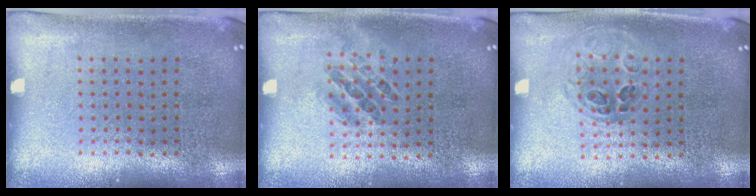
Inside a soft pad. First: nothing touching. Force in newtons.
{"total": 0.9, "press": 0.7, "slide": 0.5}
{"total": 1.0, "press": 0.9, "slide": 0.3}